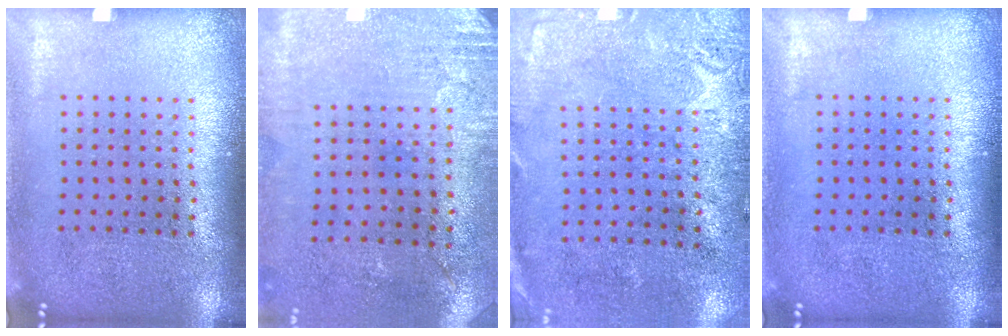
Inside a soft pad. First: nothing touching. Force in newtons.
{"total": 2.7, "press": 2.3, "slide": 1.5}
{"total": 2.6, "press": 2.2, "slide": 1.4}
{"total": 0.0}